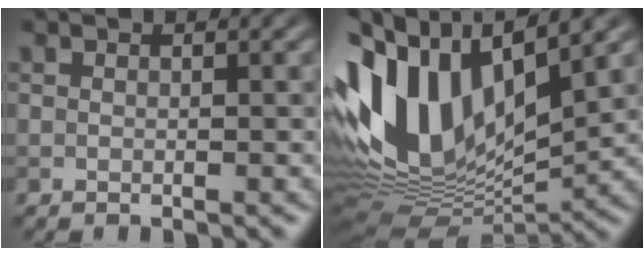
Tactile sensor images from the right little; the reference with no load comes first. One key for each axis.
{"total": 13.4, "fx": 2.4, "fy": 7.3, "fz": 11.0, "tx": -0.235, "ty": 0.002, "tz": 0.039}